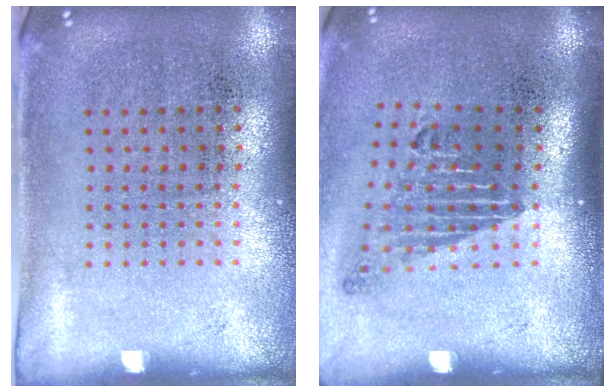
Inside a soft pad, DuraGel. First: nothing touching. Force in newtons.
{"total": 1.7, "press": 1.2, "slide": 1.2}